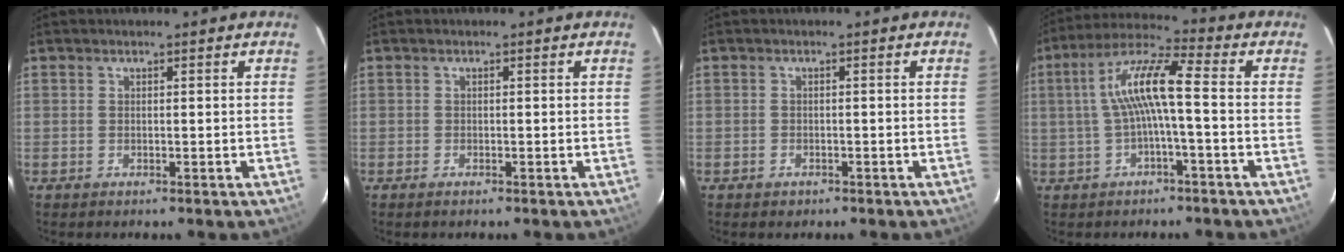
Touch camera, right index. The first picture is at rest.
{"total": 0.7, "force": [-0.6, 0.3, 0.3], "torque": [-0.007, -0.003, -0.013]}
{"total": 1.6, "force": [-0.9, 1.2, 0.3], "torque": [-0.006, 0.002, -0.011]}
{"total": 9.5, "force": [-0.6, 1.0, 9.4], "torque": [-0.192, 0.021, -0.010]}